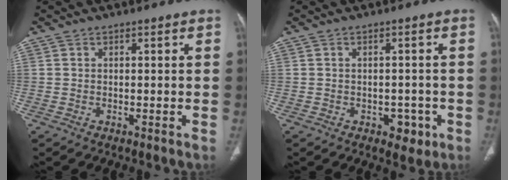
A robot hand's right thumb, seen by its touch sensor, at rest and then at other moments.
{"total": 3.8, "force": [-1.6, 2.6, 2.3], "torque": [-0.009, 0.008, -0.015]}